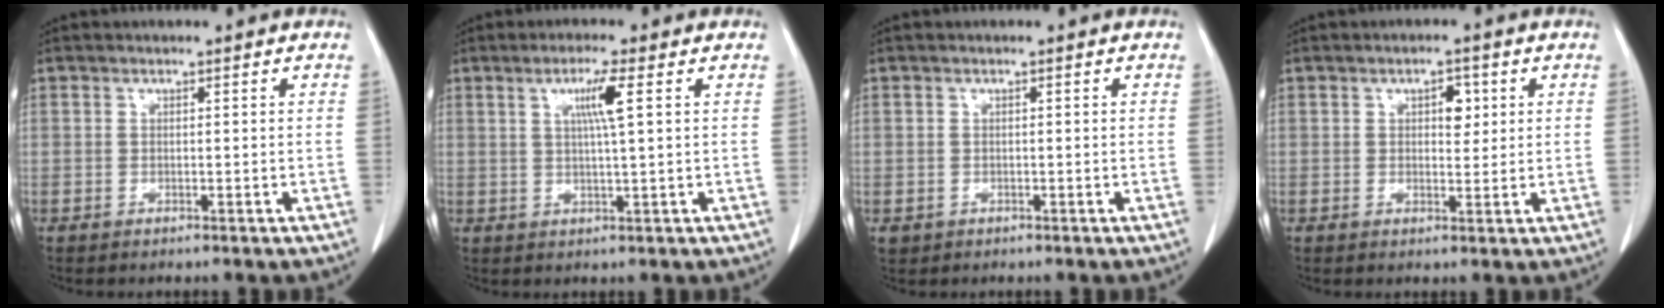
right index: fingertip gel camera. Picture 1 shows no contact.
{"total": 4.5, "force": [1.5, -0.6, 4.2], "torque": [-0.077, -0.001, 0.026]}
{"total": 1.2, "force": [-0.3, 1.2, 0.2], "torque": [-0.005, 0.004, -0.001]}
{"total": 3.0, "force": [1.0, 1.6, 2.3], "torque": [-0.032, 0.003, 0.015]}